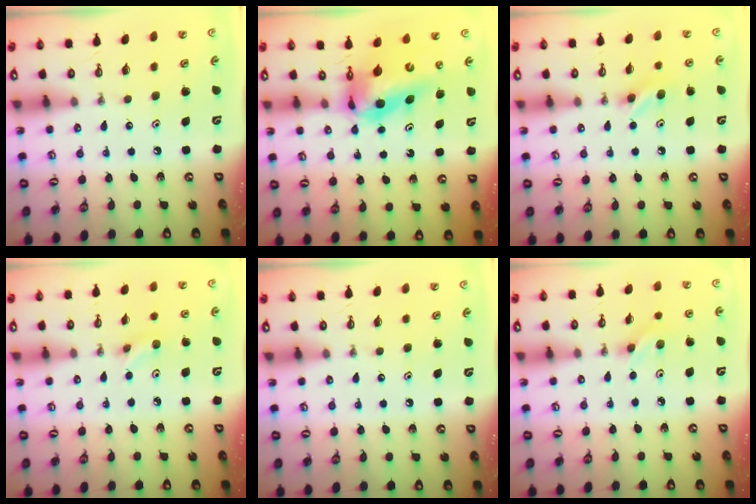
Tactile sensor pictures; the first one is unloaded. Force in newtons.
{"total": 10.2, "press": 10.2, "slide": 1.1}
{"total": 6.8, "press": 6.6, "slide": 1.6}
{"total": 3.6, "press": 3.6, "slide": 0.6}
{"total": 0.0}
{"total": 5.3, "press": 4.6, "slide": 2.6}